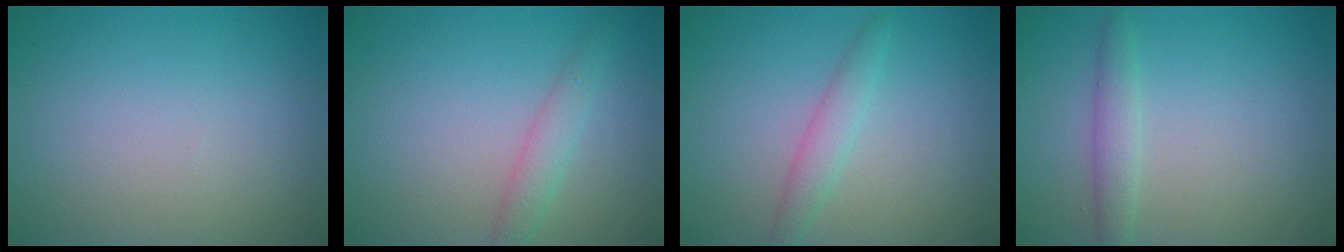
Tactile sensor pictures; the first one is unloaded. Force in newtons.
{"total": 1.9, "press": 1.9, "slide": 0.1}
{"total": 1.9, "press": 1.9, "slide": 0.1}
{"total": 1.9, "press": 1.9, "slide": 0.0}